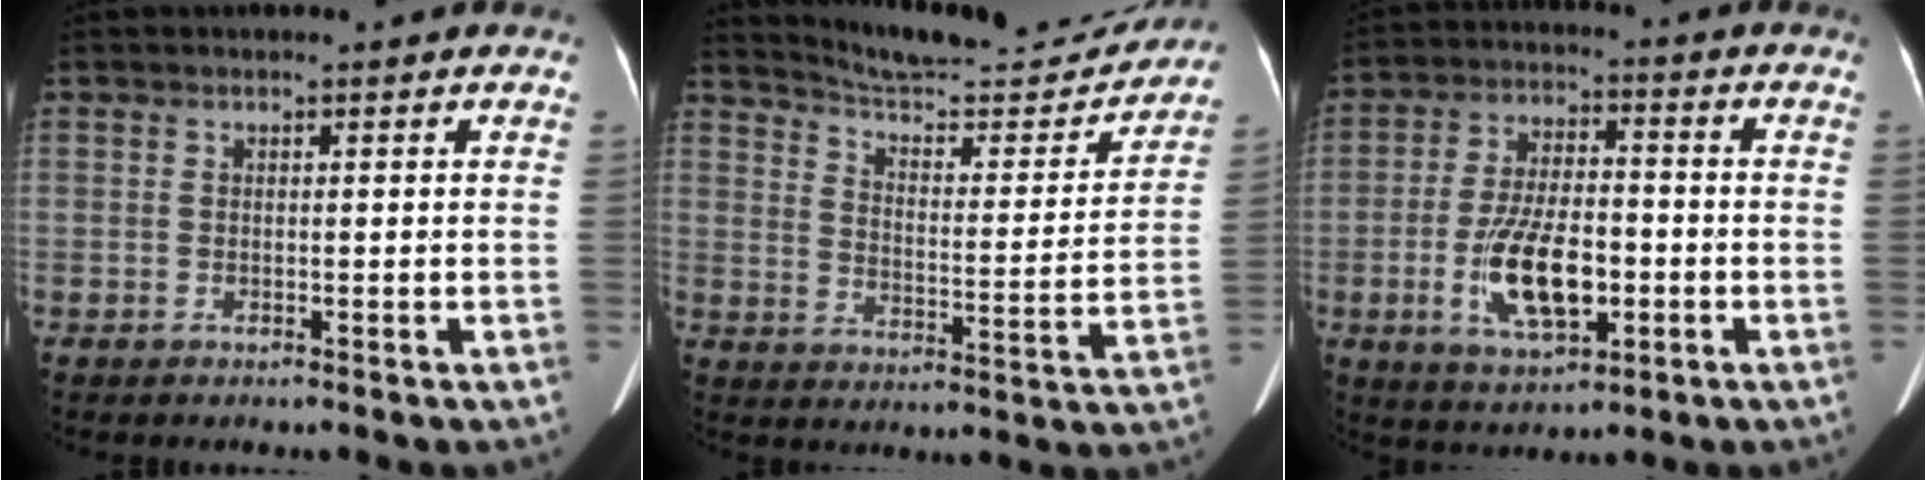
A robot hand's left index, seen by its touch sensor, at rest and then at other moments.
{"total": 18.9, "force": [18.2, 1.9, 4.8], "torque": [-0.073, -0.039, 0.250]}
{"total": 11.6, "force": [-3.1, 4.8, 10.1], "torque": [-0.199, 0.001, -0.051]}